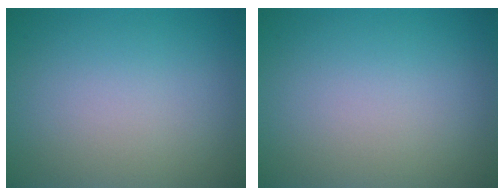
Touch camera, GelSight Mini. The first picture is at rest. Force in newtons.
{"total": 0.0}